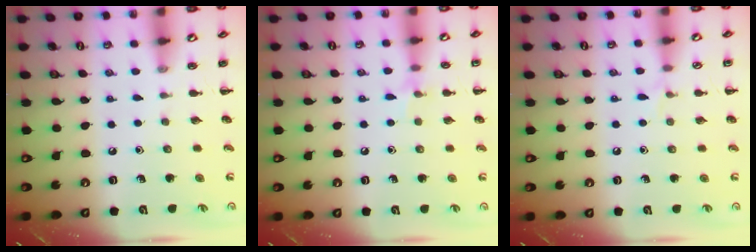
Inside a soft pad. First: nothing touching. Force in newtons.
{"total": 5.9, "press": 5.7, "slide": 1.6}
{"total": 3.9, "press": 3.6, "slide": 1.5}